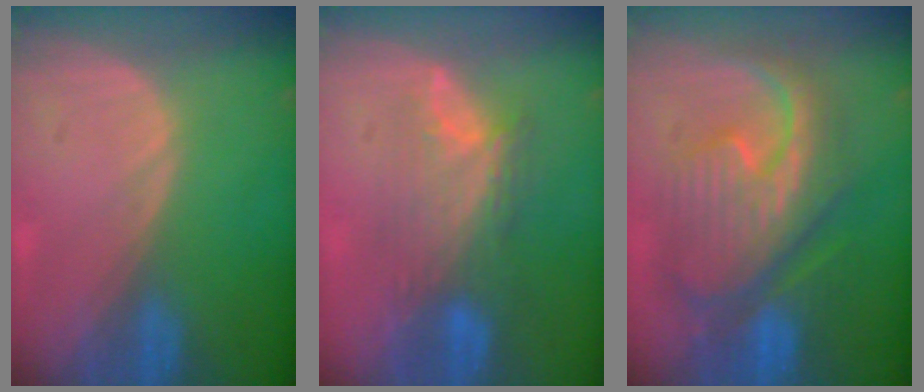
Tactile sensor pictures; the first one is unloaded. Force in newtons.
{"total": 7.6, "press": 7.3, "slide": 2.2}
{"total": 12.4, "press": 12.3, "slide": 1.3}